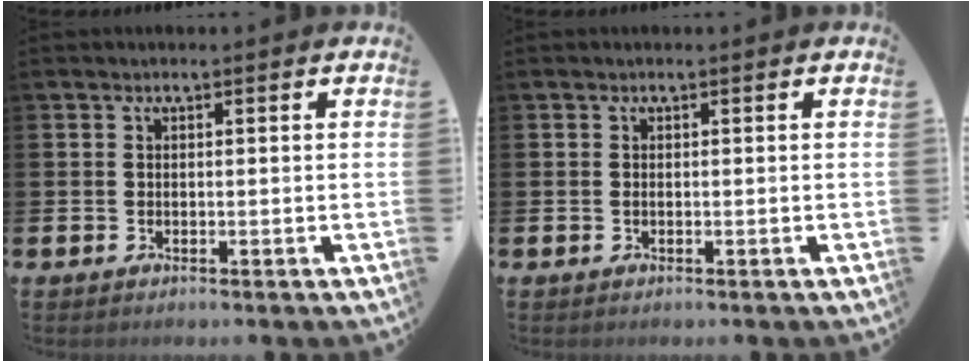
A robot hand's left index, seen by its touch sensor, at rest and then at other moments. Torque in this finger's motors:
{"motor_torque": [0.08, -0.05, -0.02, 0.01]}